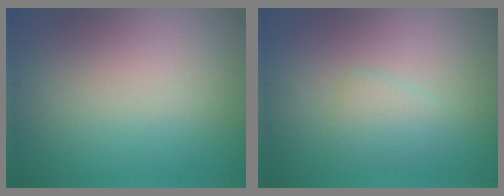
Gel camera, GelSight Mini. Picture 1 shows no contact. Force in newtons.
{"total": 1.9, "press": 1.9, "slide": 0.2}